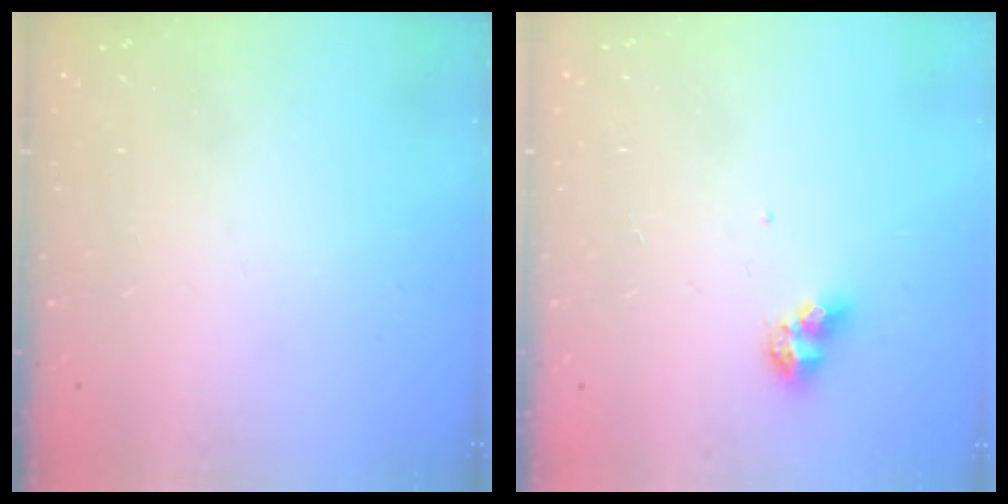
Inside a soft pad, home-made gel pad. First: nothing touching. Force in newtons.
{"total": 7.3, "press": 7.2, "slide": 1.0}